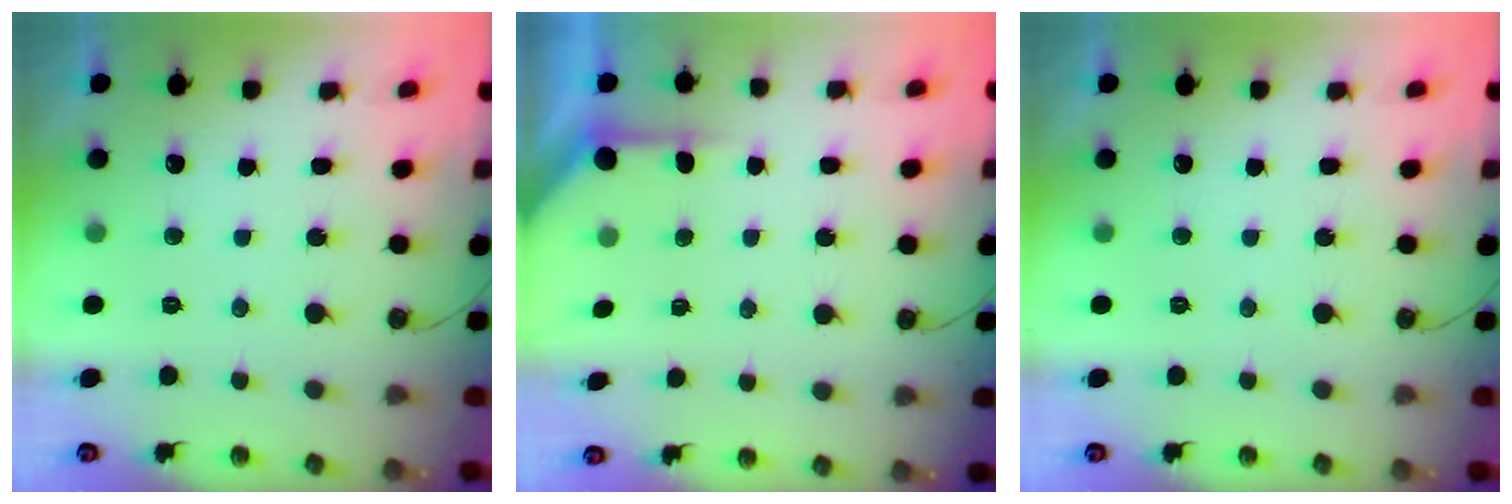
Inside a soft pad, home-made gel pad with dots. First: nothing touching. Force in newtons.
{"total": 2.2, "press": 2.2, "slide": 0.3}
{"total": 0.0}